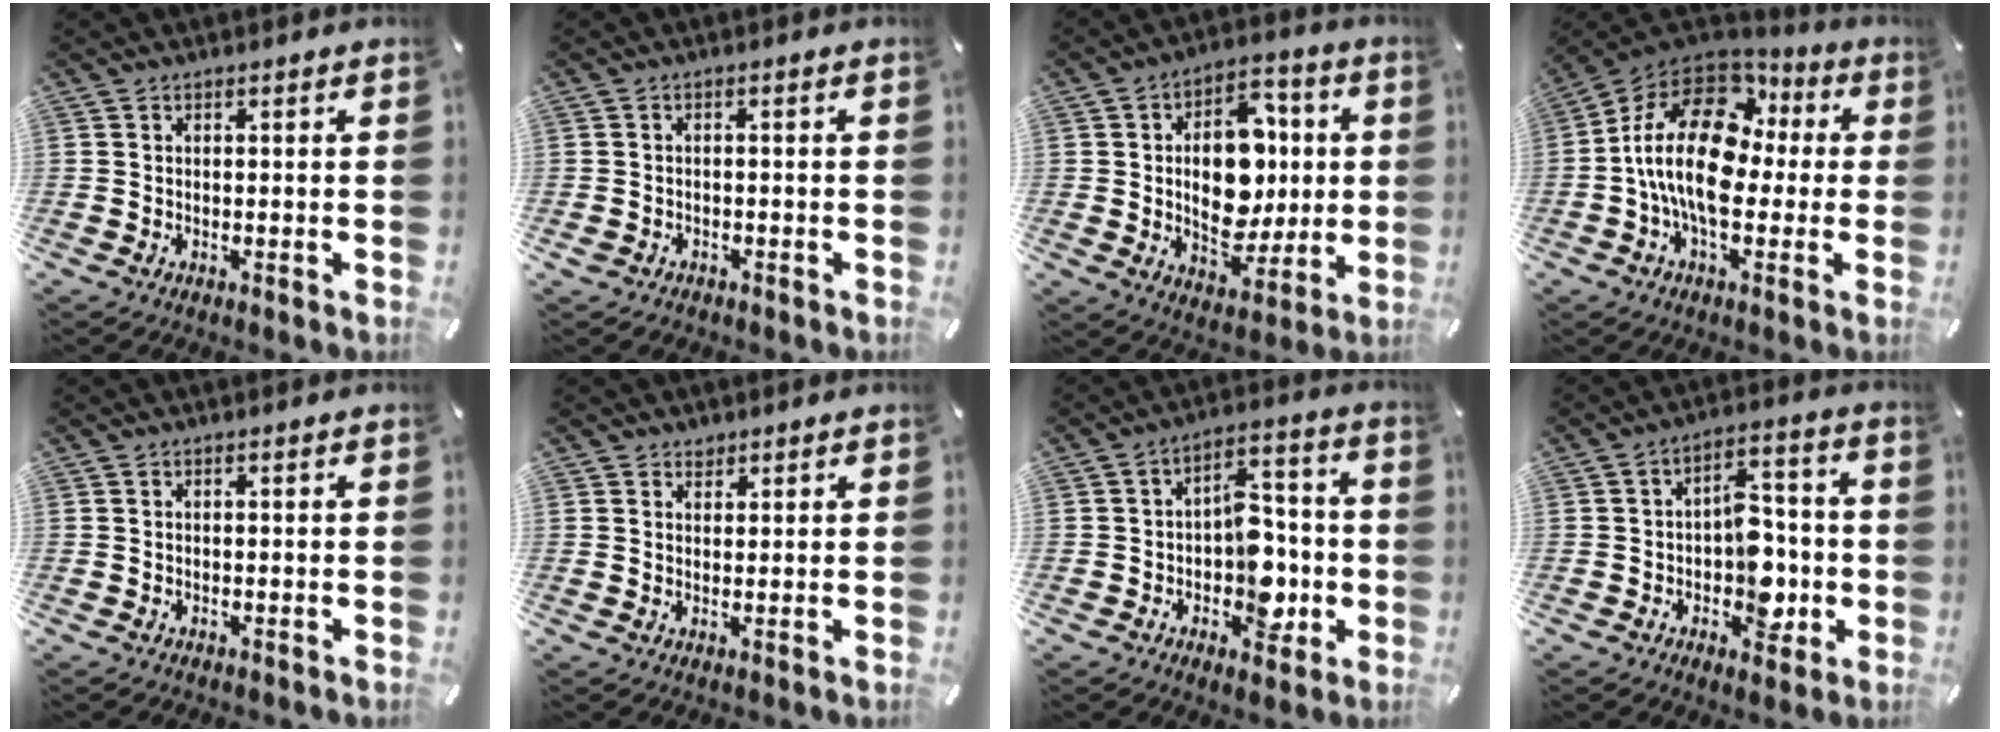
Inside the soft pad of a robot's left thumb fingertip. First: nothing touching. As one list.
[{"total": 1.7, "force": [-1.2, 1.1, 0.3], "torque": [-0.007, 0.006, -0.026]}, {"total": 16.8, "force": [0.3, 12.0, 11.7], "torque": [-0.174, 0.000, 0.009]}, {"total": 19.5, "force": [-1.2, 12.1, 15.3], "torque": [-0.299, 0.018, -0.020]}, {"total": 0.0}, {"total": 1.6, "force": [1.1, 1.2, 0.2], "torque": [0.012, -0.006, 0.017]}, {"total": 11.8, "force": [-2.7, 8.3, 7.9], "torque": [-0.088, 0.015, -0.044]}, {"total": 11.0, "force": [-2.3, 7.7, 7.5], "torque": [-0.091, 0.016, -0.038]}]